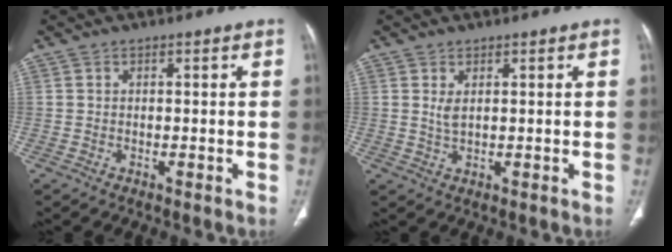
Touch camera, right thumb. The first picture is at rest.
{"total": 1.9, "force": [0.7, 0.7, 1.7], "torque": [-0.037, -0.006, 0.021]}